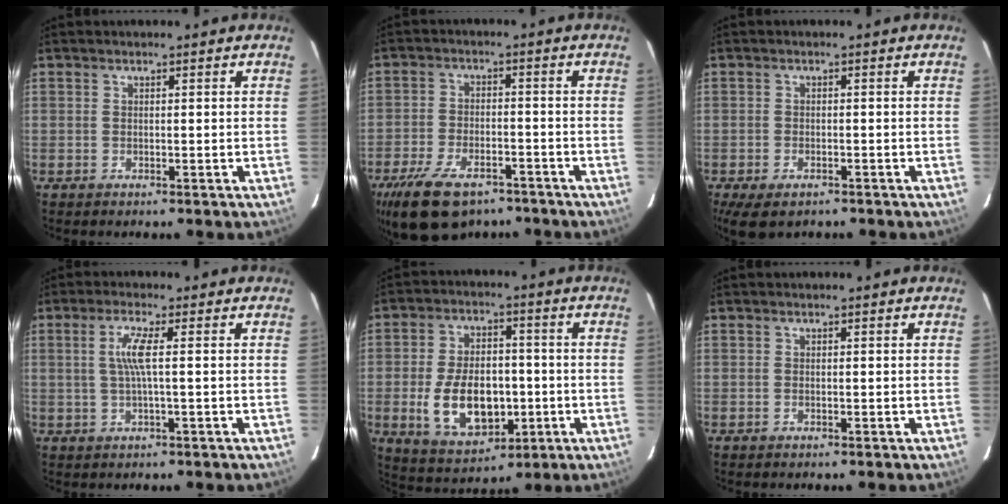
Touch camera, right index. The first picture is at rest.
{"total": 15.0, "force": [-10.3, 7.4, 8.0], "torque": [-0.183, -0.020, -0.170]}
{"total": 5.7, "force": [-3.7, 2.9, 3.2], "torque": [-0.074, -0.024, -0.060]}
{"total": 4.2, "force": [0.3, -0.2, 4.2], "torque": [-0.083, -0.003, 0.009]}
{"total": 14.0, "force": [-2.9, 8.6, 10.7], "torque": [-0.220, -0.002, -0.029]}
{"total": 0.0}